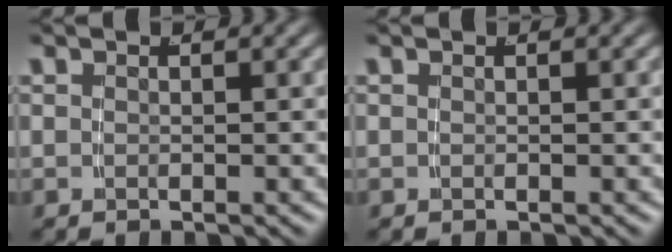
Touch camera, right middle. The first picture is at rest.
{"total": 0.0}